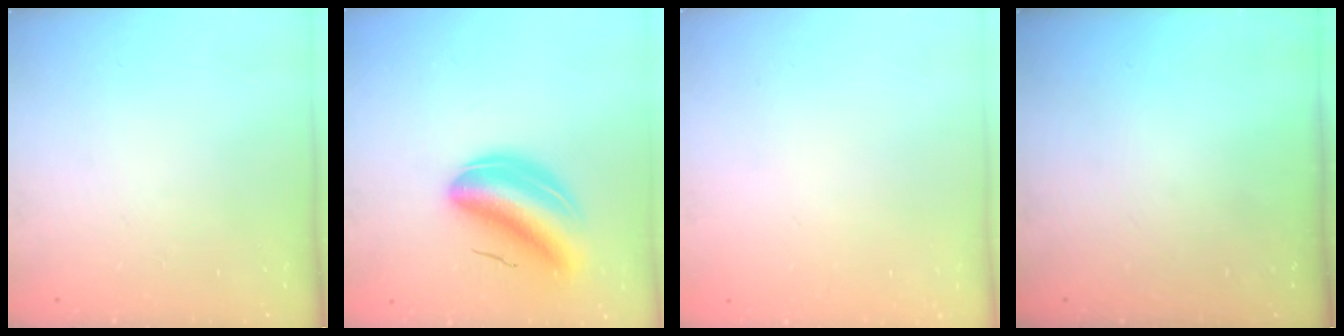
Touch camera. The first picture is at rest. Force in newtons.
{"total": 11.2, "press": 10.6, "slide": 3.4}
{"total": 2.0, "press": 2.0, "slide": 0.1}
{"total": 0.0}